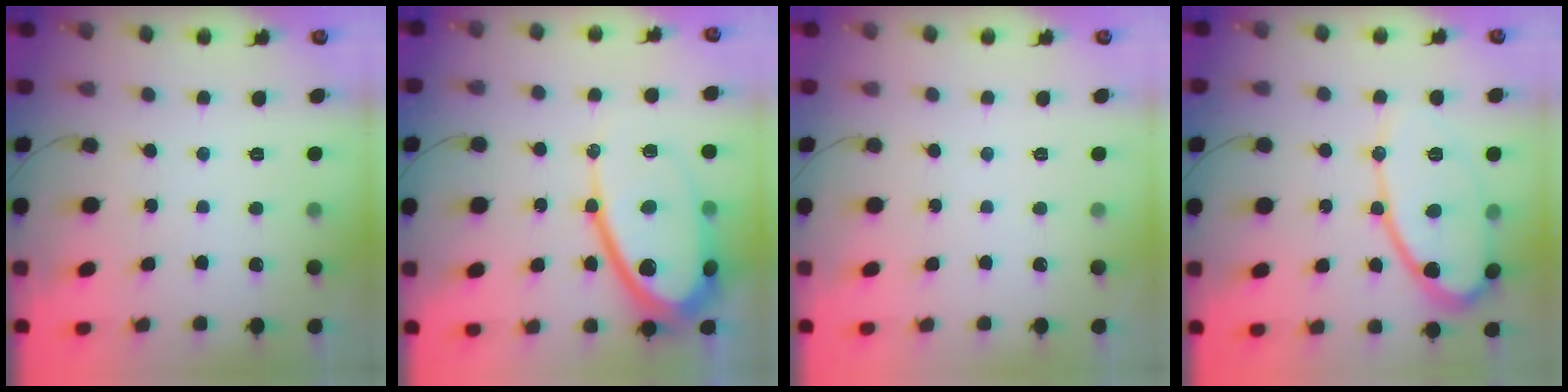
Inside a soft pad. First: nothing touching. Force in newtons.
{"total": 21.0, "press": 20.9, "slide": 2.0}
{"total": 0.0}
{"total": 14.8, "press": 14.8, "slide": 1.2}